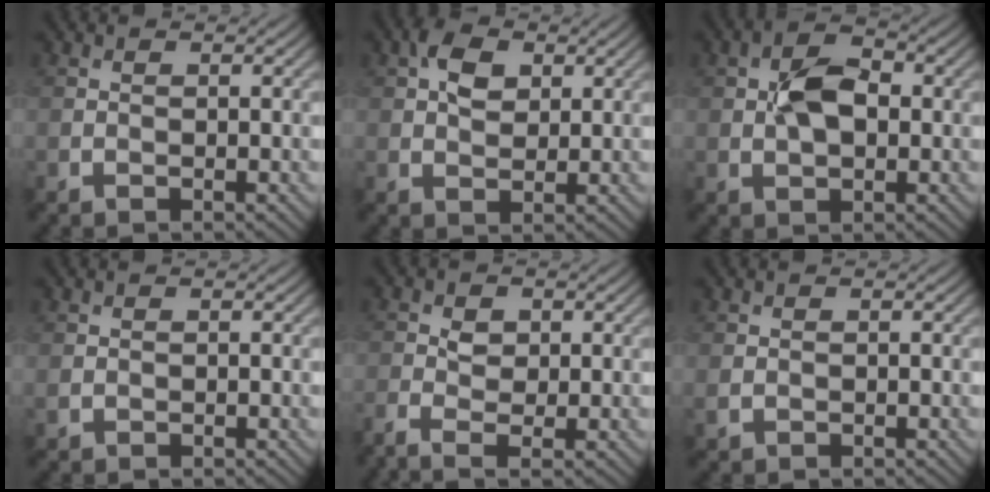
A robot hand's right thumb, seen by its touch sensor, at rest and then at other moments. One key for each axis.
{"total": 4.2, "fx": 1.5, "fy": 2.7, "fz": 2.9, "tx": -0.055, "ty": 0.007, "tz": 0.021}
{"total": 5.4, "fx": 0.4, "fy": 3.2, "fz": 4.4, "tx": -0.085, "ty": 0.003, "tz": 0.003}
{"total": 0.7, "fx": 0.1, "fy": 0.6, "fz": 0.3, "tx": -0.008, "ty": -0.003, "tz": 0.004}
{"total": 2.5, "fx": -0.7, "fy": 1.3, "fz": 2.0, "tx": -0.048, "ty": -0.001, "tz": -0.018}
{"total": 1.0, "fx": 0.0, "fy": 0.9, "fz": 0.5, "tx": -0.015, "ty": -0.004, "tz": 0.002}